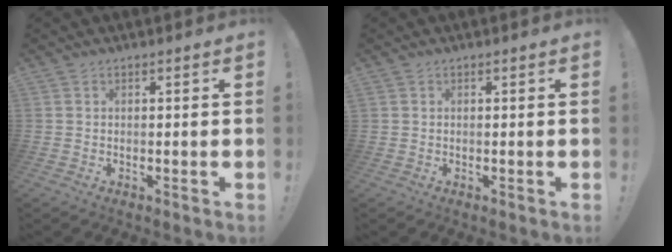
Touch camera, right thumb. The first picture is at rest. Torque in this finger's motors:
{"motor_torque": [0.45, 2.69, 1.46, 0.34, 0.24]}